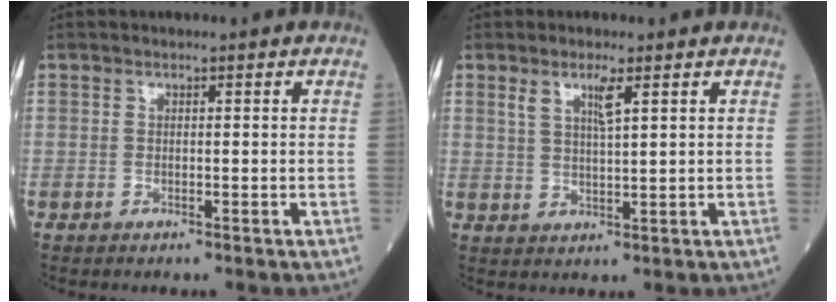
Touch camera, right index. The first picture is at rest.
{"total": 3.6, "force": [1.9, 0.3, 3.1], "torque": [-0.063, 0.000, 0.036]}